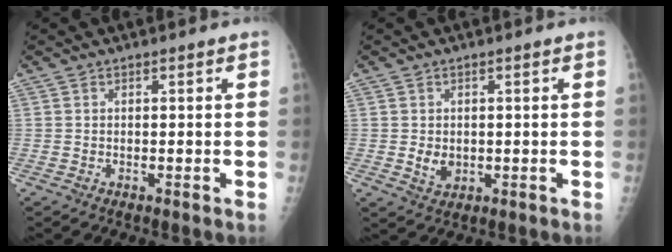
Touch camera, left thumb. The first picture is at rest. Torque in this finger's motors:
{"motor_torque": [-0.47, 0.47, 0.15, -0.14, 0.00]}